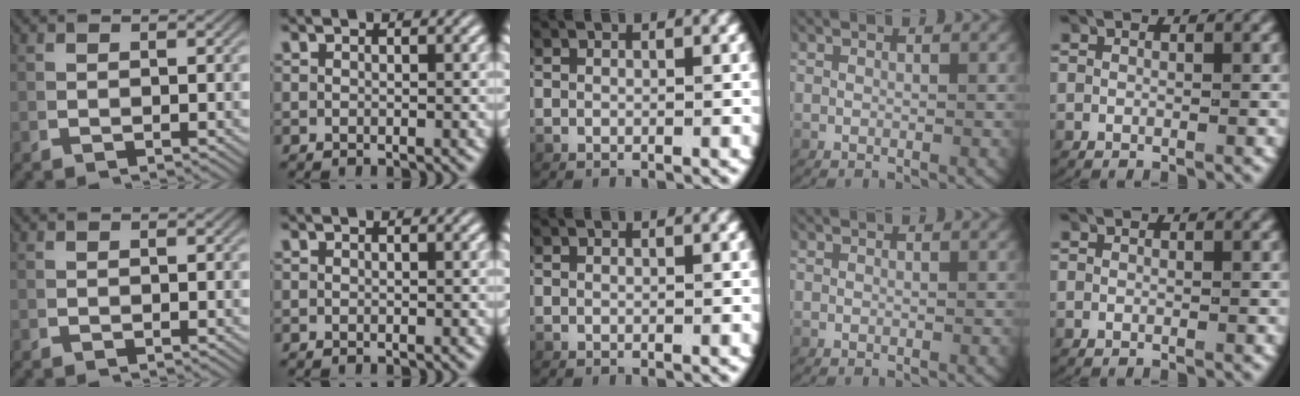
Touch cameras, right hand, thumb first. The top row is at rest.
{}